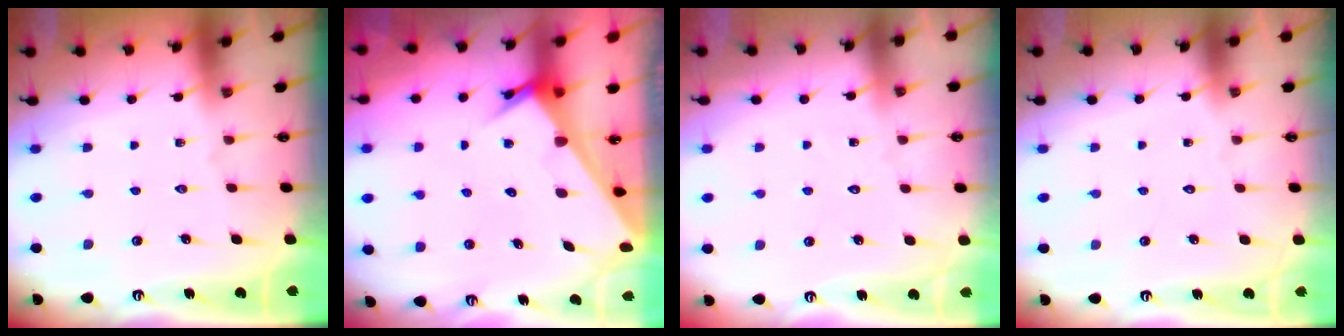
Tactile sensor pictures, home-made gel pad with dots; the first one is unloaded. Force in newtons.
{"total": 3.6, "press": 3.5, "slide": 0.2}
{"total": 4.6, "press": 4.6, "slide": 0.5}
{"total": 1.6, "press": 1.6, "slide": 0.1}